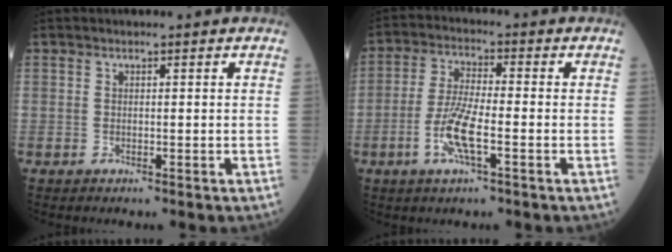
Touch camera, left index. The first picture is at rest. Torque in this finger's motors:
{"motor_torque": [0.35, 0.14, 0.24, 0.12]}